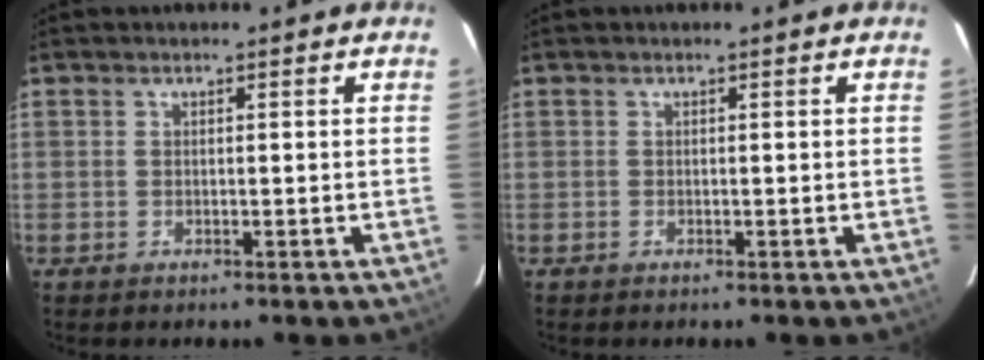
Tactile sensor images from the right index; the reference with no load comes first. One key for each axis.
{"total": 0.0}